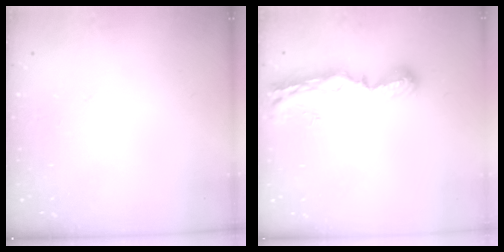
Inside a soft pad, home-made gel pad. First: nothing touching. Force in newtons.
{"total": 9.4, "press": 9.3, "slide": 1.2}